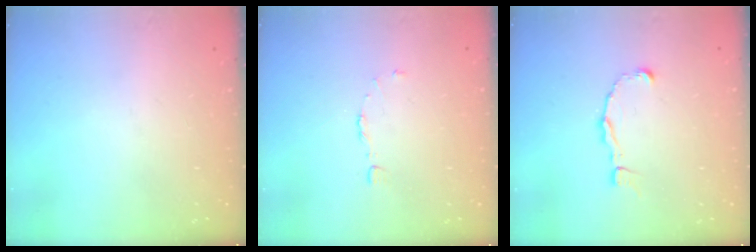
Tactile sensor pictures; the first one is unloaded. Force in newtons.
{"total": 4.0, "press": 3.9, "slide": 0.4}
{"total": 2.5, "press": 2.5, "slide": 0.2}